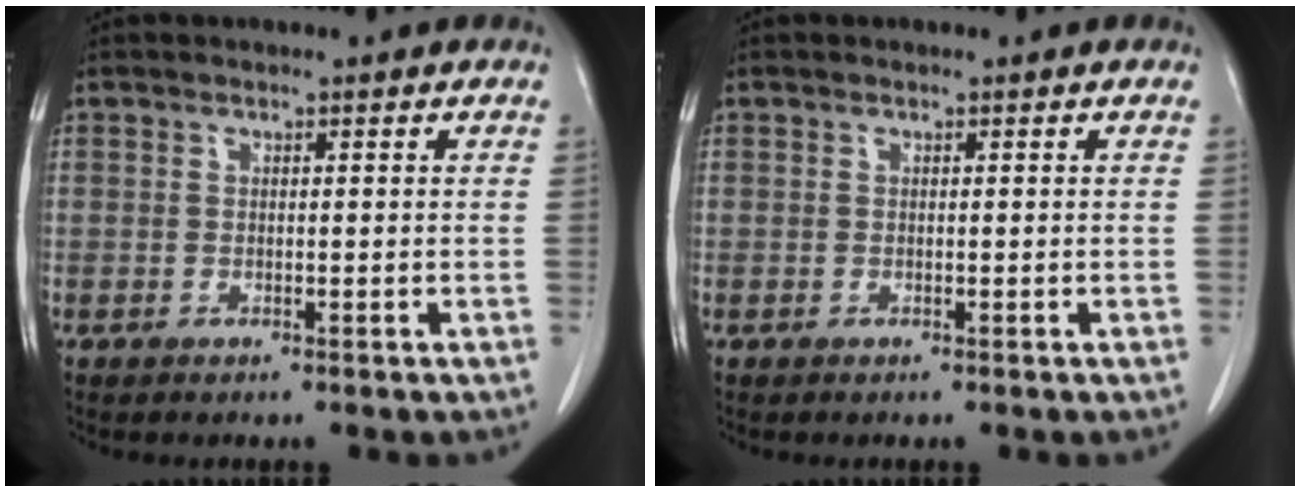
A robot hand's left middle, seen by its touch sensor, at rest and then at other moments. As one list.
[{"total": 0.0}]